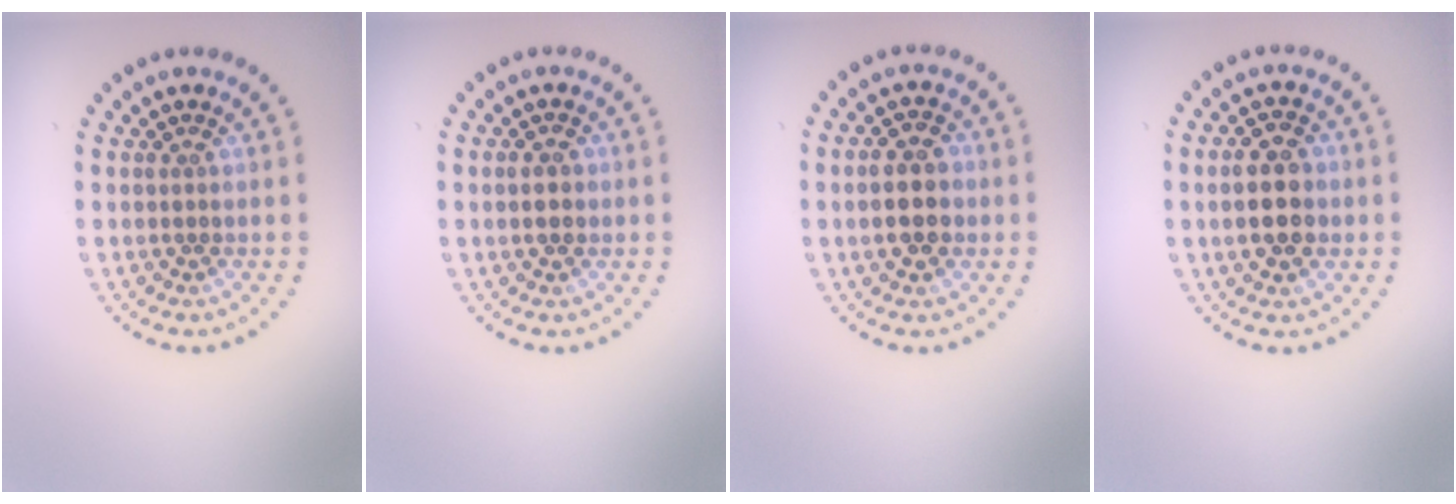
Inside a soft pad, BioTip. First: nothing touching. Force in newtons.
{"total": 1.9, "press": 1.9, "slide": 0.1}
{"total": 3.5, "press": 3.5, "slide": 0.2}
{"total": 3.8, "press": 3.8, "slide": 0.4}